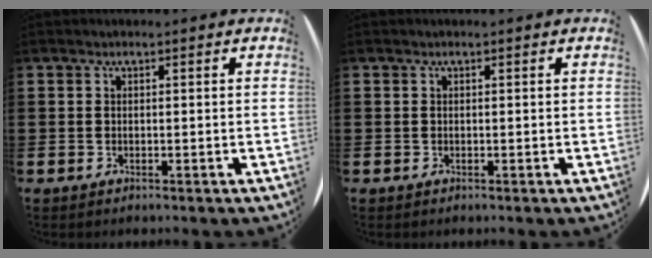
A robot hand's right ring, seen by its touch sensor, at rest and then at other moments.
{"total": 0.0}